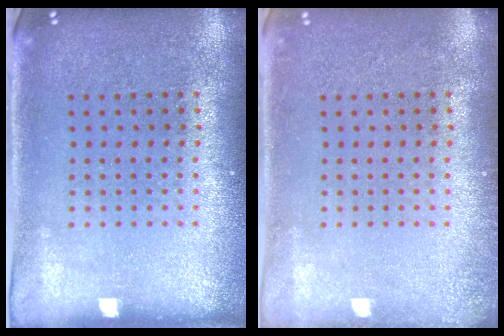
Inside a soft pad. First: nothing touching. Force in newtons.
{"total": 1.1, "press": 1.0, "slide": 0.2}